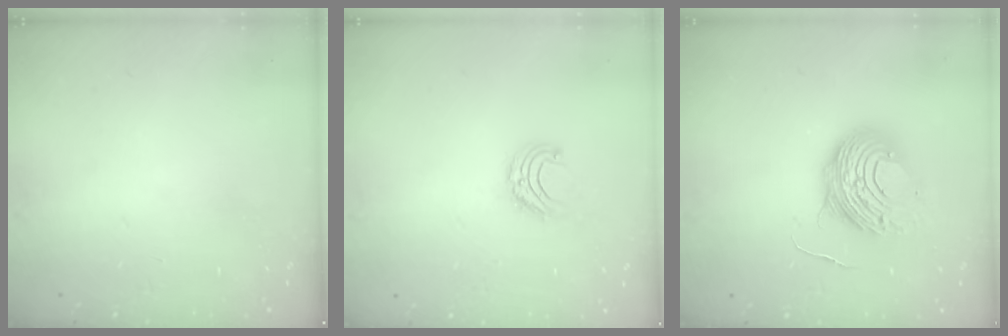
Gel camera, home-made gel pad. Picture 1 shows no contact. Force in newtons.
{"total": 6.3, "press": 6.3, "slide": 0.5}
{"total": 12.2, "press": 12.2, "slide": 1.4}